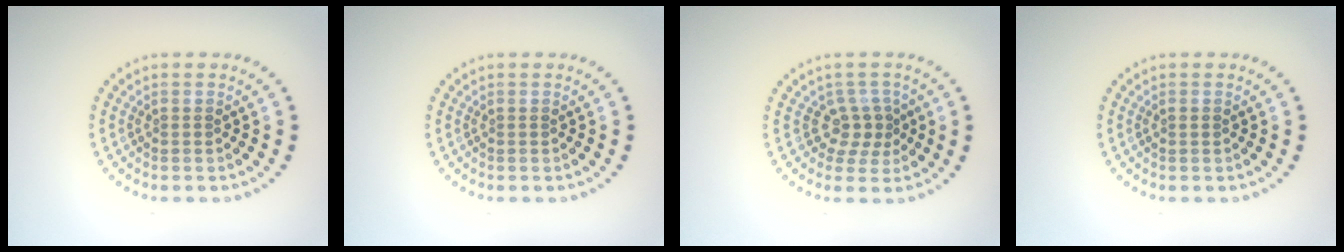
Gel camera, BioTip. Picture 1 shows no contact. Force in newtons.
{"total": 0.0}
{"total": 2.5, "press": 1.8, "slide": 1.7}
{"total": 0.7, "press": 0.7, "slide": 0.0}